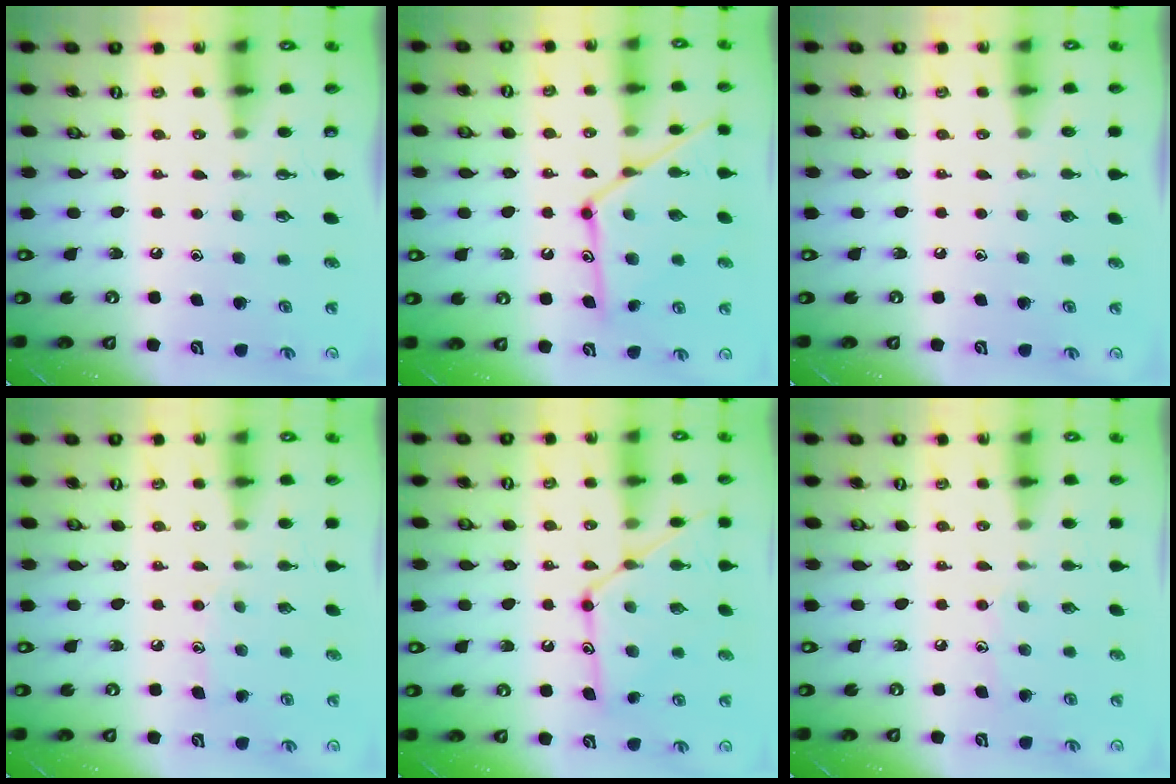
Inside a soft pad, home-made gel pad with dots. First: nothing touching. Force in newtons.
{"total": 15.1, "press": 15.1, "slide": 1.0}
{"total": 0.0}
{"total": 6.4, "press": 6.4, "slide": 0.4}
{"total": 14.8, "press": 14.8, "slide": 1.0}
{"total": 6.5, "press": 6.5, "slide": 0.7}